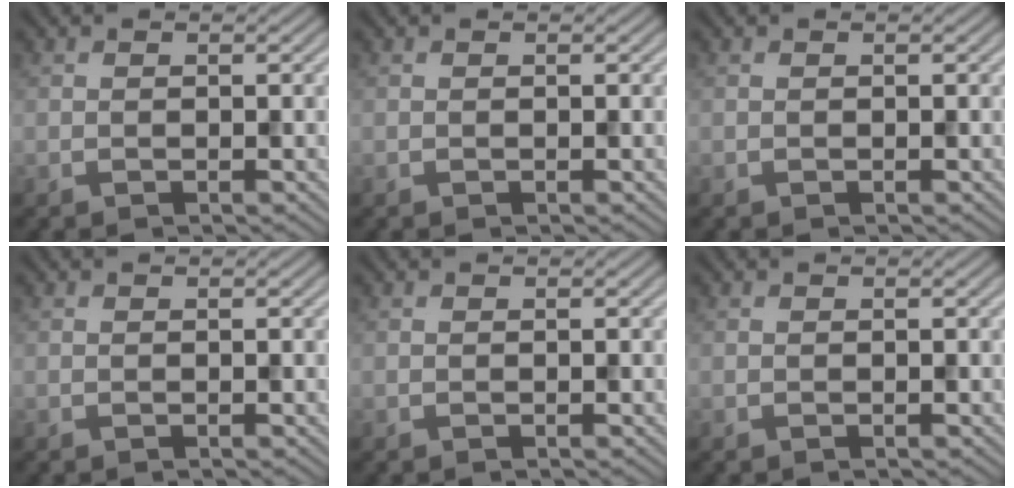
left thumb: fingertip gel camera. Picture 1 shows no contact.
{"total": 0.0}
{"total": 0.0}
{"total": 0.0}
{"total": 0.0}
{"total": 0.0}